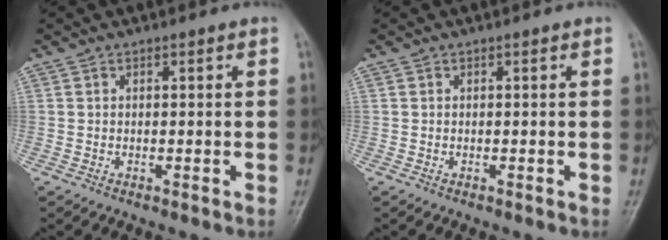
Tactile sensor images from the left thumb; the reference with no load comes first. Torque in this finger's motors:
{"motor_torque": [-0.03, 0.03, 0.04, -0.08, 0.00]}